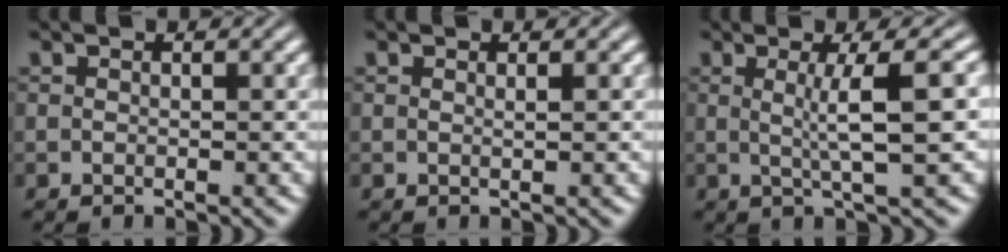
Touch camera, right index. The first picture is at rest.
{"total": 0.6, "force": [0.1, -0.5, 0.3], "torque": [-0.005, -0.005, 0.006]}
{"total": 3.8, "force": [0.4, -1.5, 3.5], "torque": [-0.053, -0.006, 0.015]}